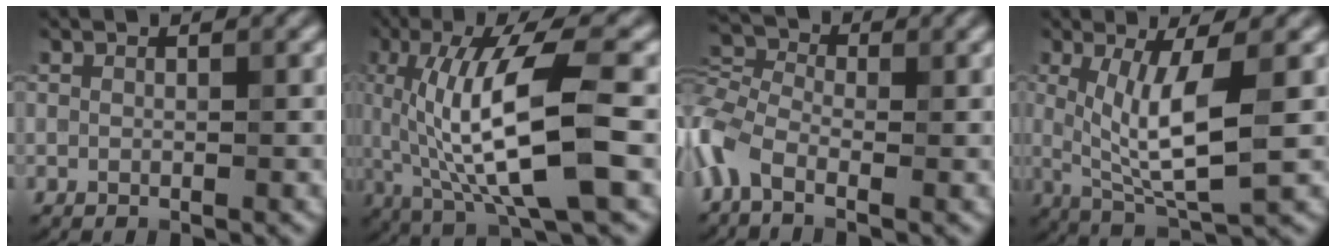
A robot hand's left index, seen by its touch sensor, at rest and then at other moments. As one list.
[{"total": 10.9, "force": [-0.2, 2.8, 10.5], "torque": [-0.175, -0.002, 0.001]}, {"total": 4.9, "force": [-2.1, 2.6, 3.6], "torque": [-0.086, 0.008, -0.069]}, {"total": 6.8, "force": [0.4, 1.9, 6.6], "torque": [-0.124, -0.010, 0.015]}]